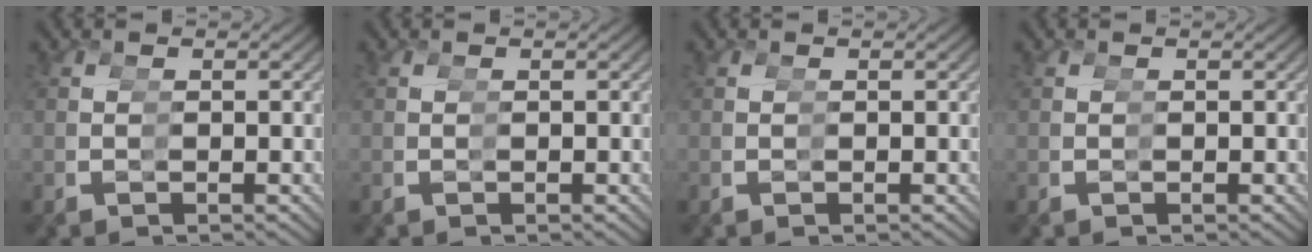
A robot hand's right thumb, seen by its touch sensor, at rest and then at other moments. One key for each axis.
{"total": 0.0}
{"total": 0.0}
{"total": 0.0}